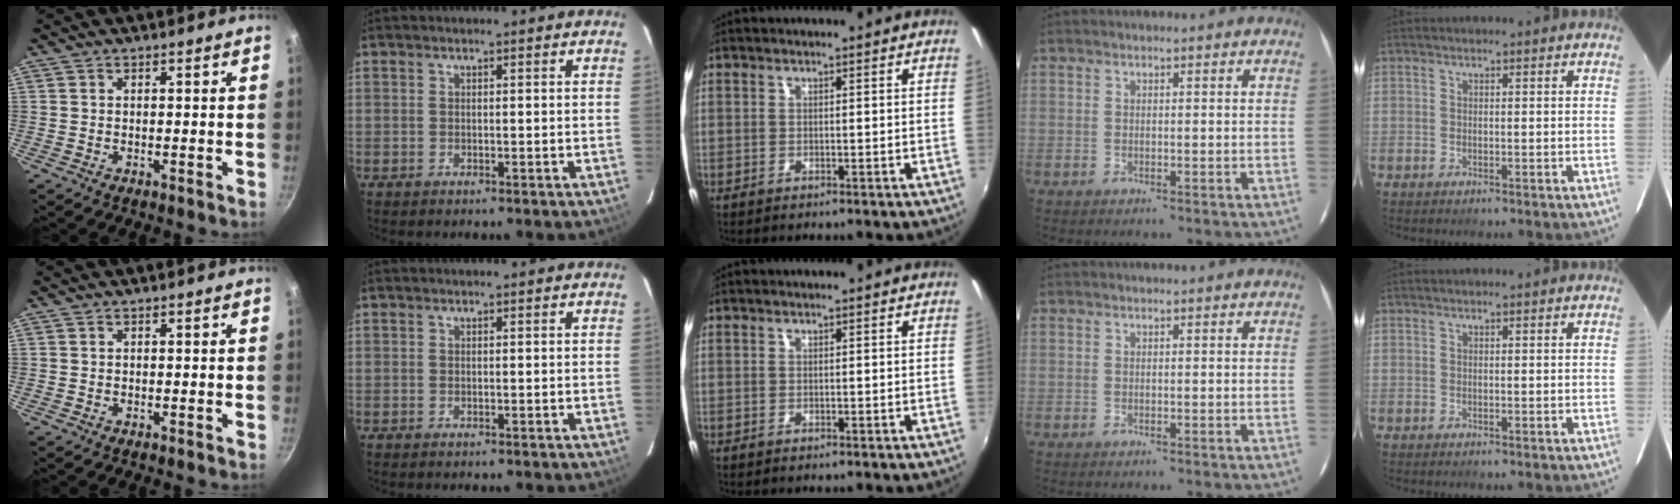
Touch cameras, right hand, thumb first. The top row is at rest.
{}